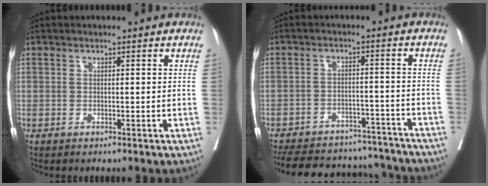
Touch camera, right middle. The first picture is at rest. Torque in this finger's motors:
{"motor_torque": [0.99, -1.15, 0.21, 0.07]}